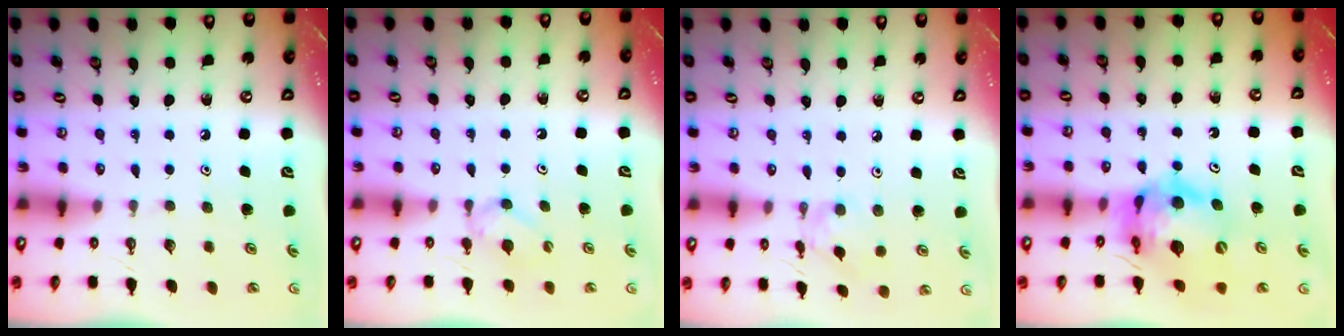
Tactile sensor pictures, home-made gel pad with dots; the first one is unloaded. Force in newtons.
{"total": 5.4, "press": 5.3, "slide": 0.7}
{"total": 3.2, "press": 3.1, "slide": 0.4}
{"total": 15.5, "press": 15.3, "slide": 2.0}